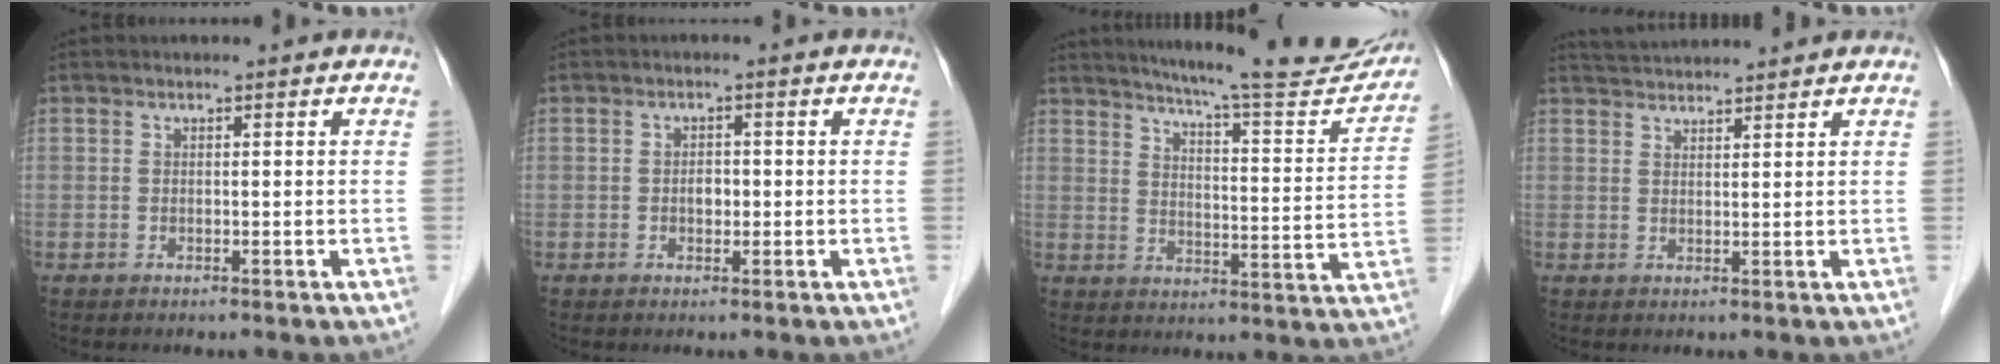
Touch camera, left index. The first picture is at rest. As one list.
[{"total": 1.7, "force": [-0.3, 1.1, 1.2], "torque": [-0.018, 0.005, -0.005]}, {"total": 19.9, "force": [18.3, 1.5, 7.8], "torque": [-0.106, -0.056, 0.228]}, {"total": 4.8, "force": [4.7, -0.4, 0.9], "torque": [-0.018, 0.032, 0.079]}]